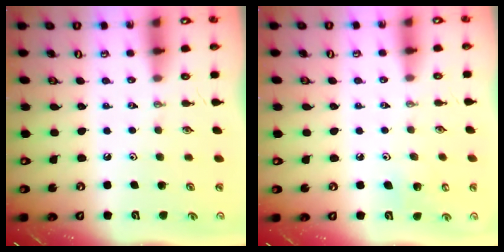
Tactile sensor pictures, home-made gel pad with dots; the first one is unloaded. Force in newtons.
{"total": 5.7, "press": 5.7, "slide": 0.4}